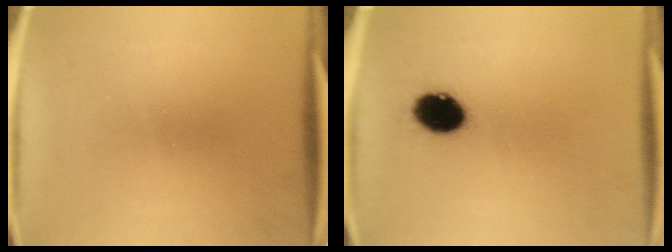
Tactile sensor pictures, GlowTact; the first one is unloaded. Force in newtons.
{"total": 8.6}